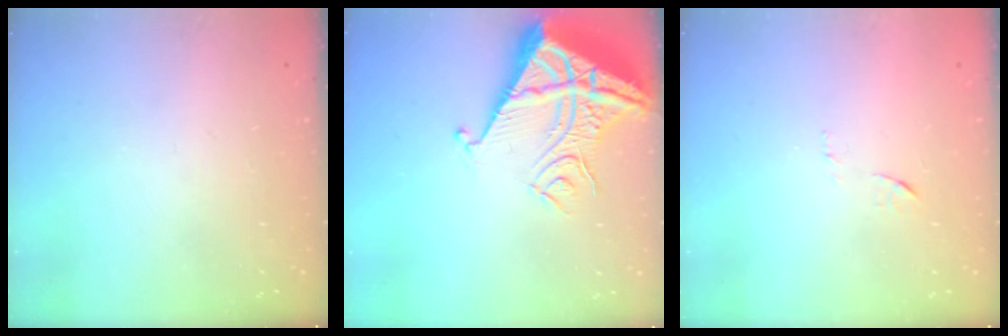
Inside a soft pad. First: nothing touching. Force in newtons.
{"total": 11.5, "press": 11.5, "slide": 1.2}
{"total": 6.5, "press": 6.5, "slide": 0.5}